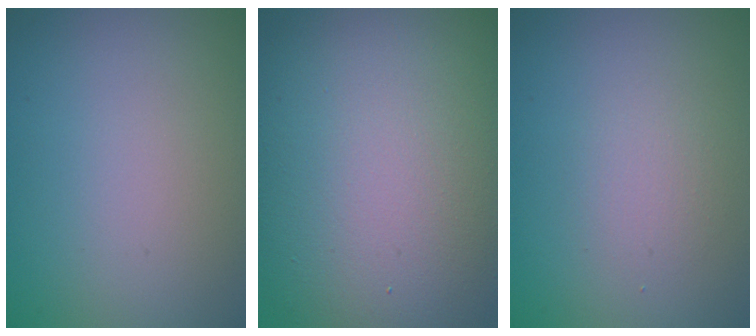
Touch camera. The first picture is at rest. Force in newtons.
{"total": 14.4, "press": 14.4, "slide": 1.0}
{"total": 1.4, "press": 1.4, "slide": 0.0}